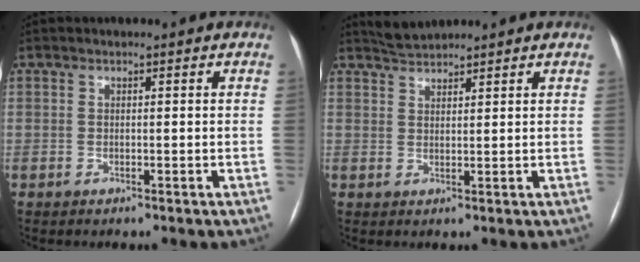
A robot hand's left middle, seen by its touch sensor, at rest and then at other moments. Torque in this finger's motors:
{"motor_torque": [-0.13, -0.11, -0.03, -0.01]}